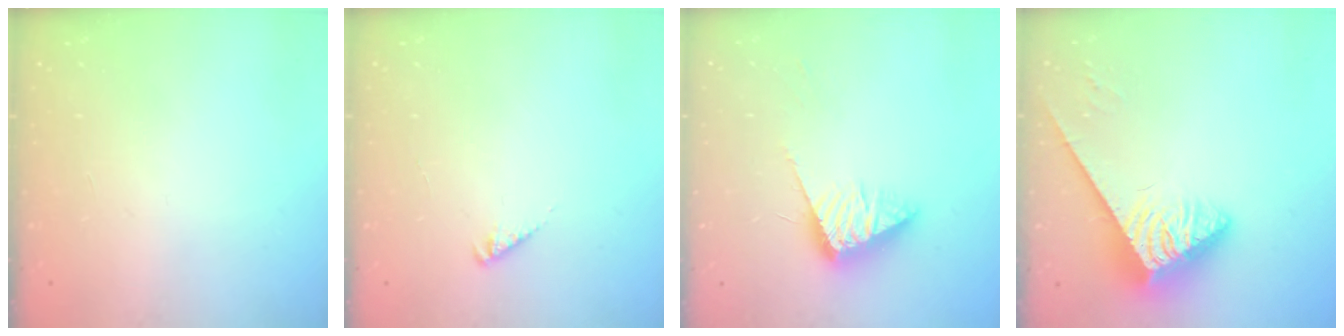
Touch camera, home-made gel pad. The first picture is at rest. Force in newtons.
{"total": 1.9, "press": 1.9, "slide": 0.3}
{"total": 10.2, "press": 10.2, "slide": 0.4}
{"total": 4.3, "press": 4.3, "slide": 0.5}